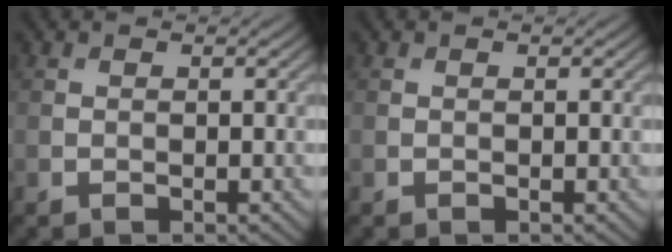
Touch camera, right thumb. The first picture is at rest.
{"total": 0.0}